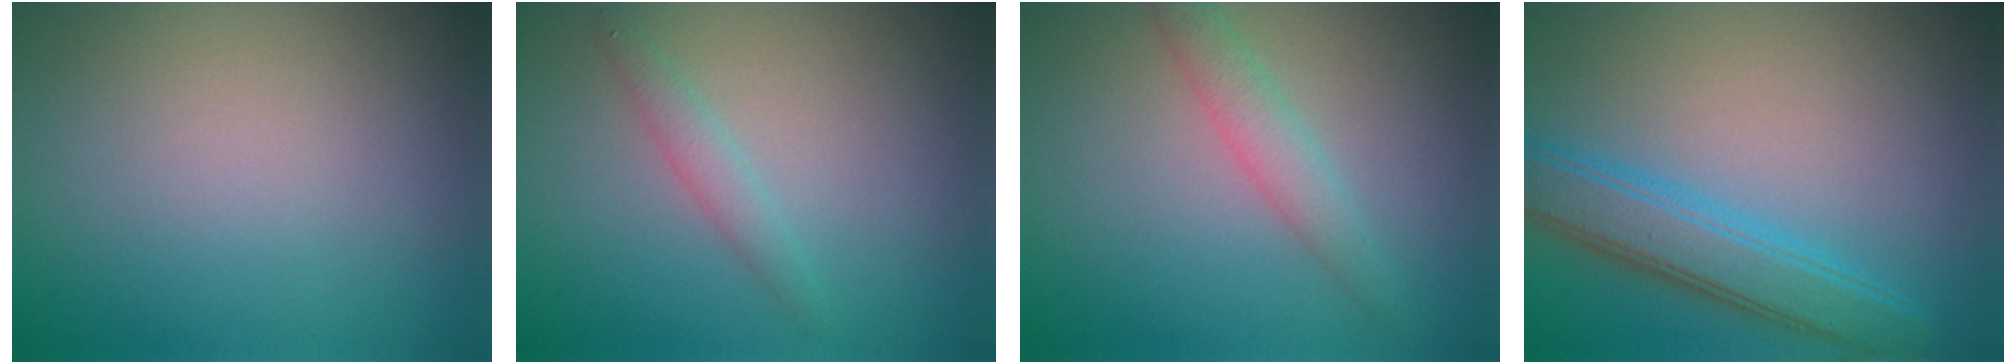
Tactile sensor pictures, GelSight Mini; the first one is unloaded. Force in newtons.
{"total": 1.5, "press": 1.5, "slide": 0.0}
{"total": 2.2, "press": 2.2, "slide": 0.0}
{"total": 4.6, "press": 4.6, "slide": 0.1}